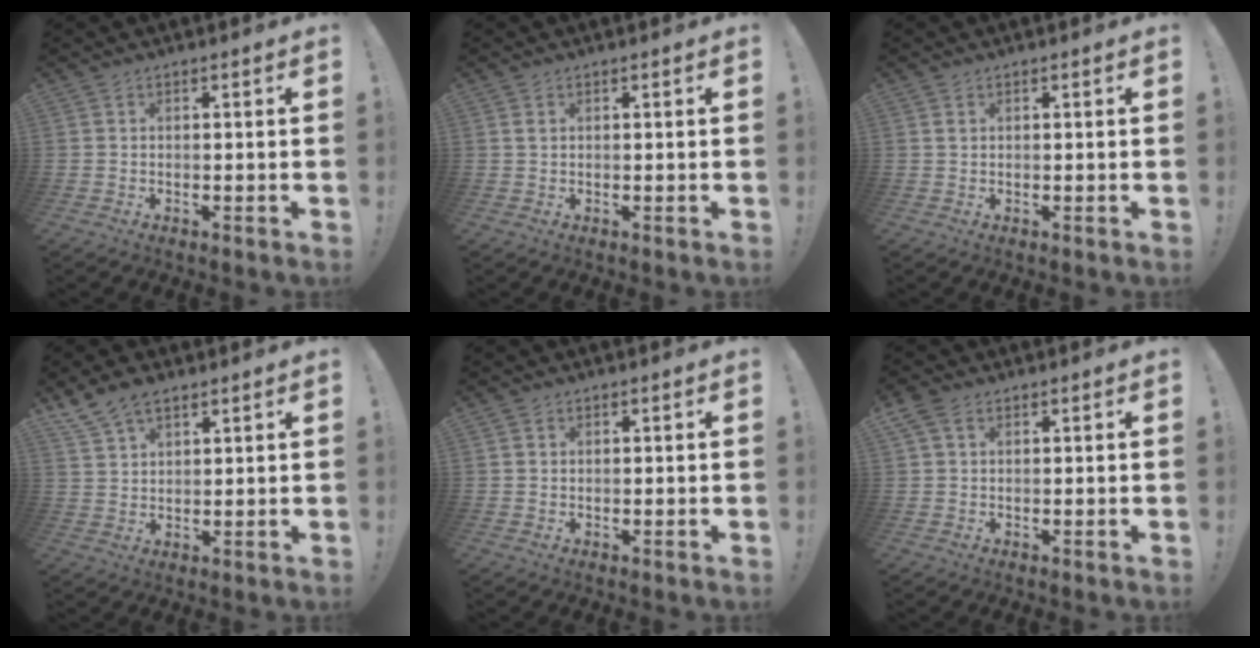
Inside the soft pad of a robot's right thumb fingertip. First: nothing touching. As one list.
[{"total": 1.0, "force": [0.4, 0.5, 0.7], "torque": [-0.009, 0.000, 0.007]}, {"total": 1.5, "force": [0.6, 0.7, 1.2], "torque": [-0.019, 0.001, 0.009]}, {"total": 7.4, "force": [5.5, 3.6, 3.5], "torque": [-0.070, -0.020, 0.107]}, {"total": 1.0, "force": [0.4, 0.9, 0.0], "torque": [0.004, 0.003, 0.007]}, {"total": 3.4, "force": [1.7, 2.1, 2.1], "torque": [-0.037, 0.002, 0.032]}]